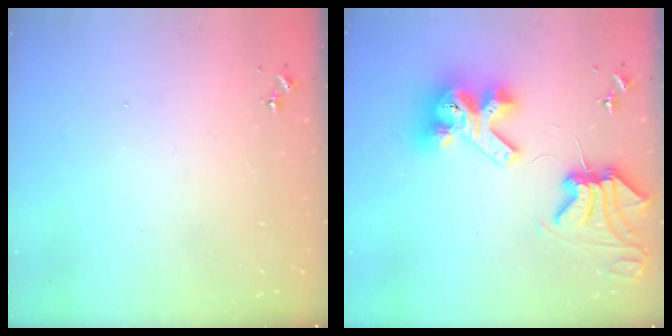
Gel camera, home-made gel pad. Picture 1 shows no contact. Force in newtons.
{"total": 13.1, "press": 13.0, "slide": 1.7}